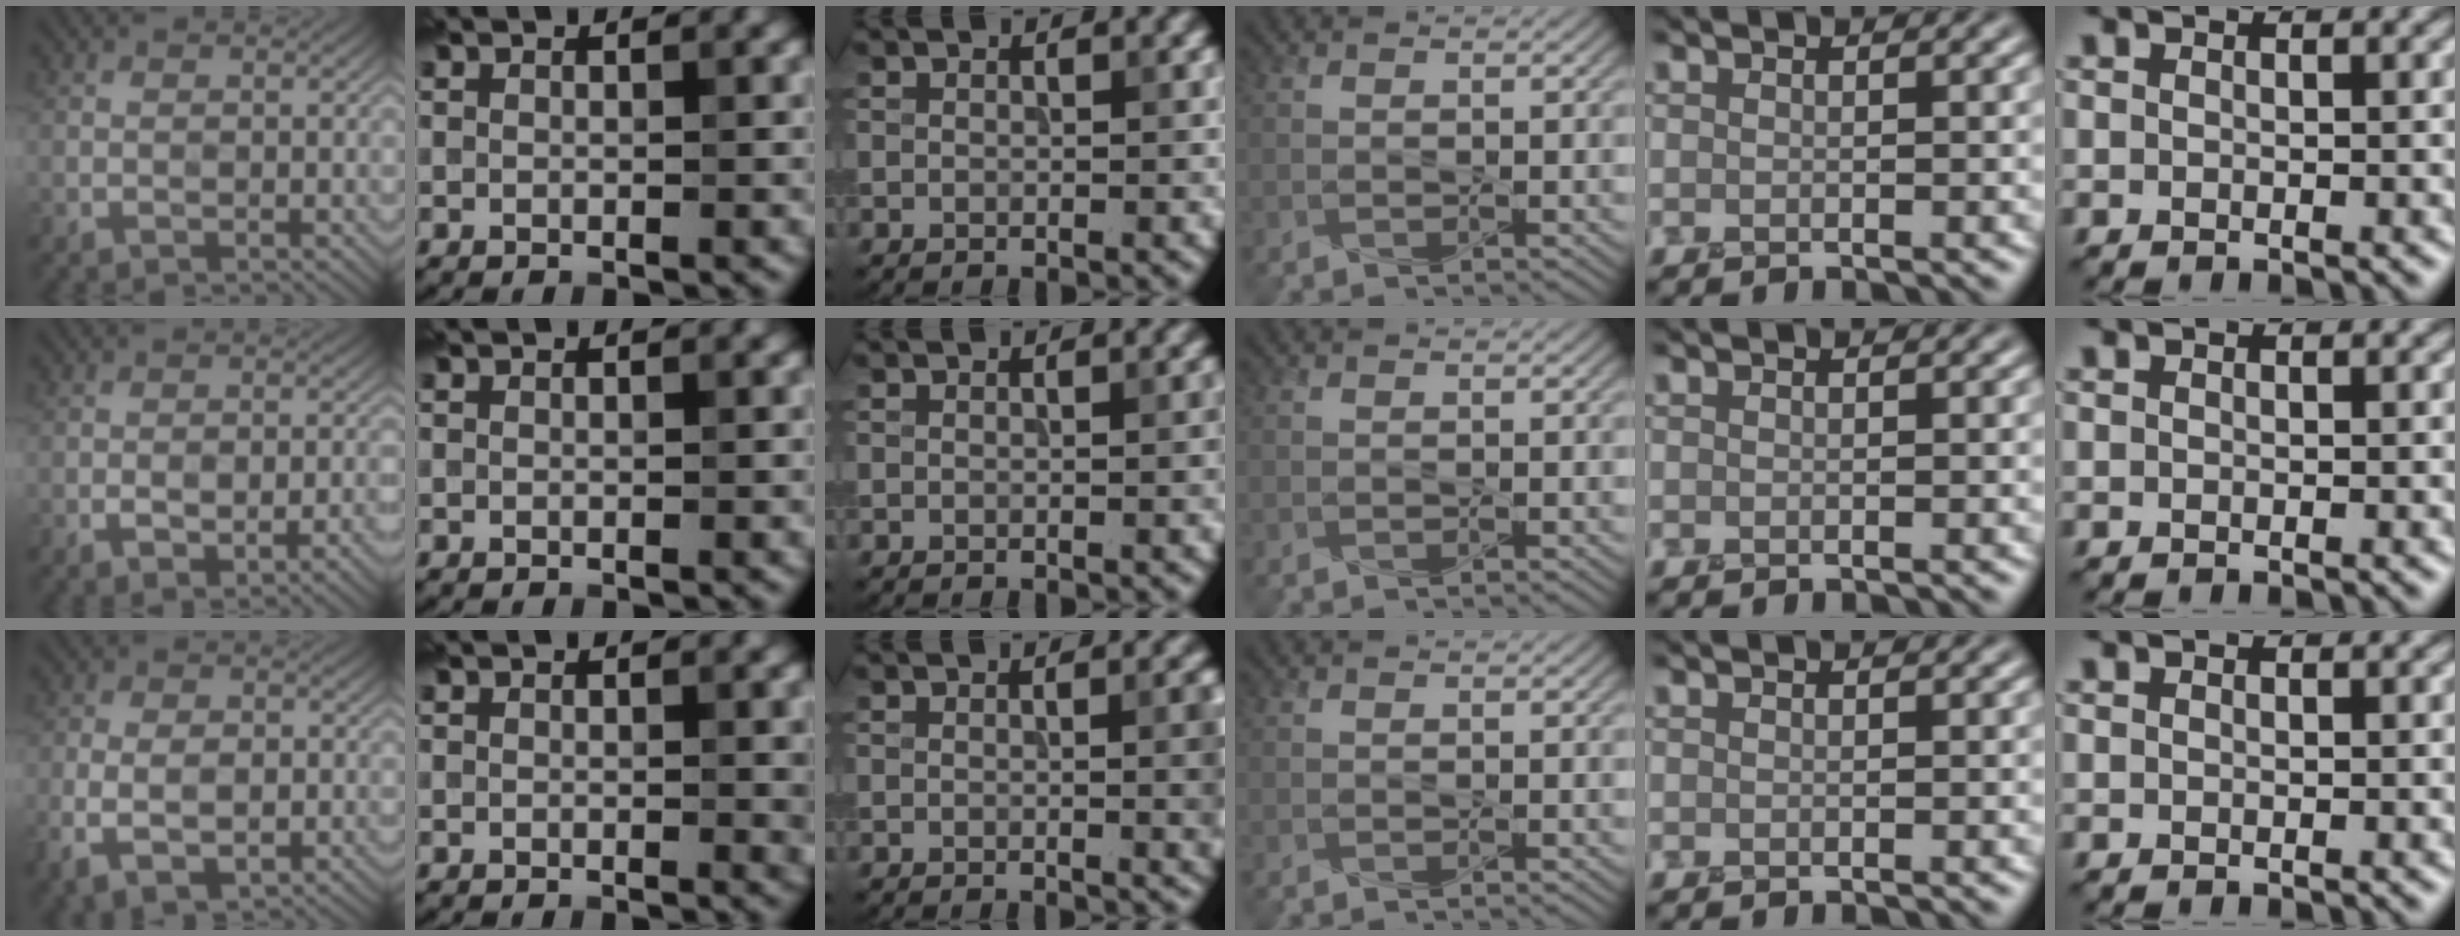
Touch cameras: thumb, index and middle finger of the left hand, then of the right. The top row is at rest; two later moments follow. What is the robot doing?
{"motion": "squeeze", "object": "air blower"}